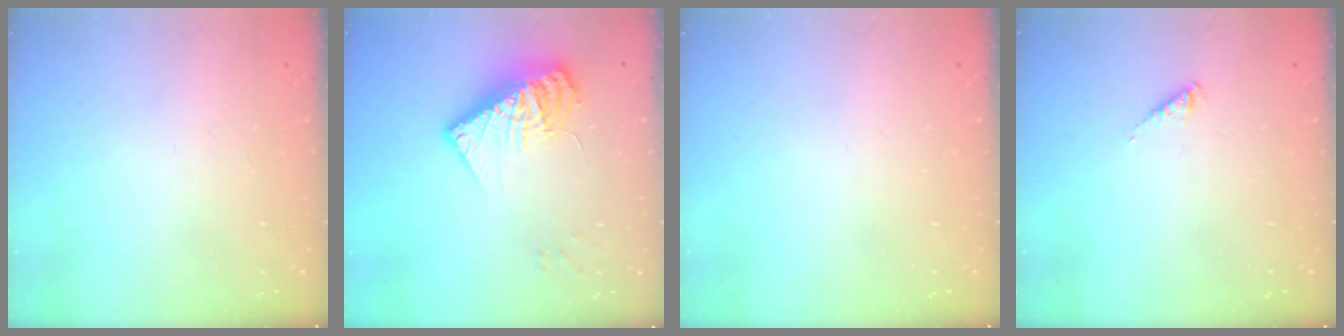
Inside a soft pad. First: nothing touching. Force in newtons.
{"total": 13.8, "press": 13.7, "slide": 1.4}
{"total": 0.0}
{"total": 2.3, "press": 2.3, "slide": 0.4}